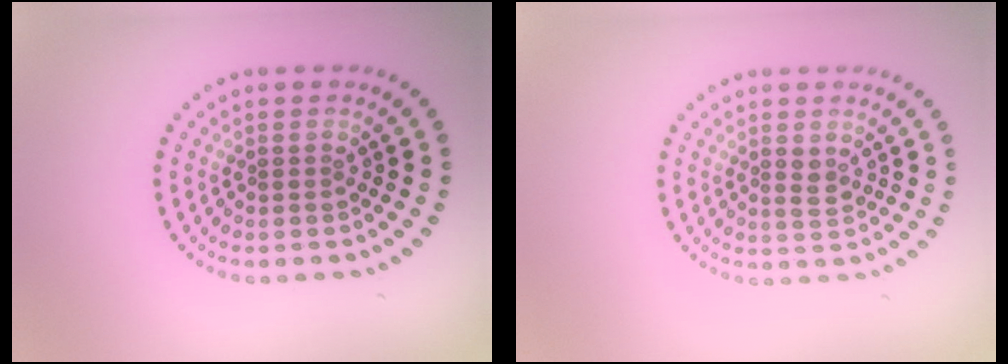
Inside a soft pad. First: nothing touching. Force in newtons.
{"total": 1.5, "press": 1.5, "slide": 0.2}